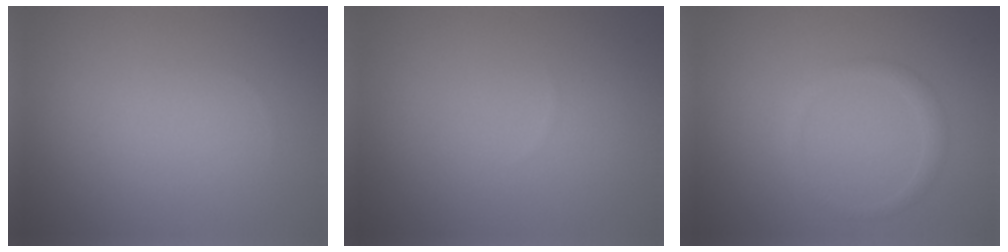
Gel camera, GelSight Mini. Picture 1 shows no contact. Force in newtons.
{"total": 0.0}
{"total": 1.2, "press": 1.1, "slide": 0.1}